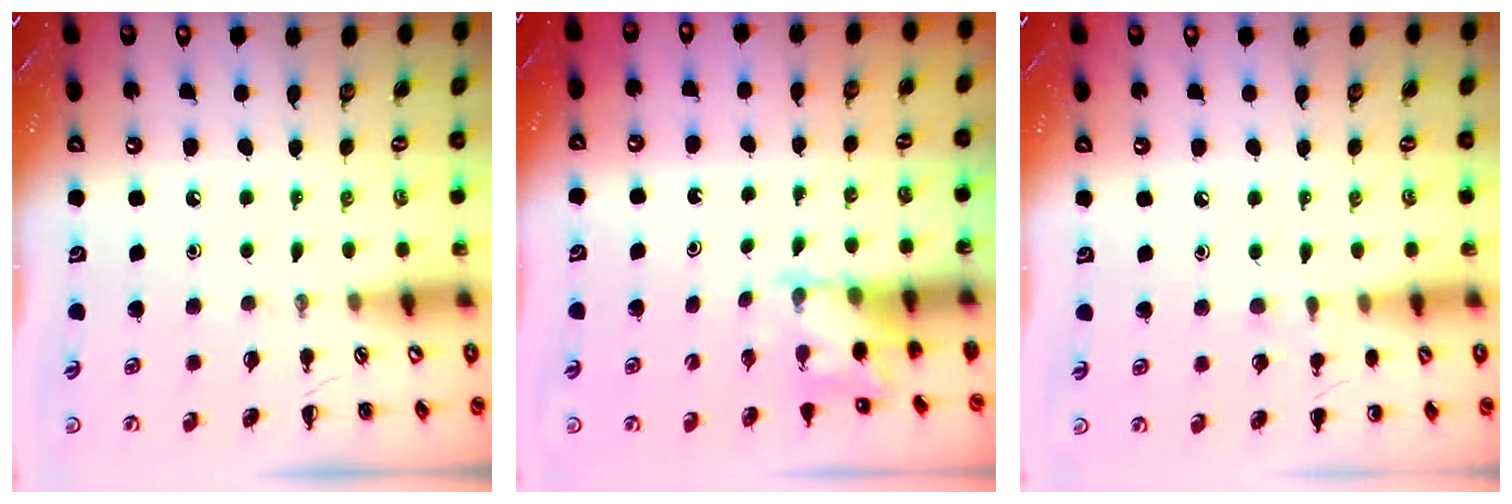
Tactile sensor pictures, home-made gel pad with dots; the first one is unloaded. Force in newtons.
{"total": 2.1, "press": 2.0, "slide": 0.7}
{"total": 5.7, "press": 5.4, "slide": 1.9}